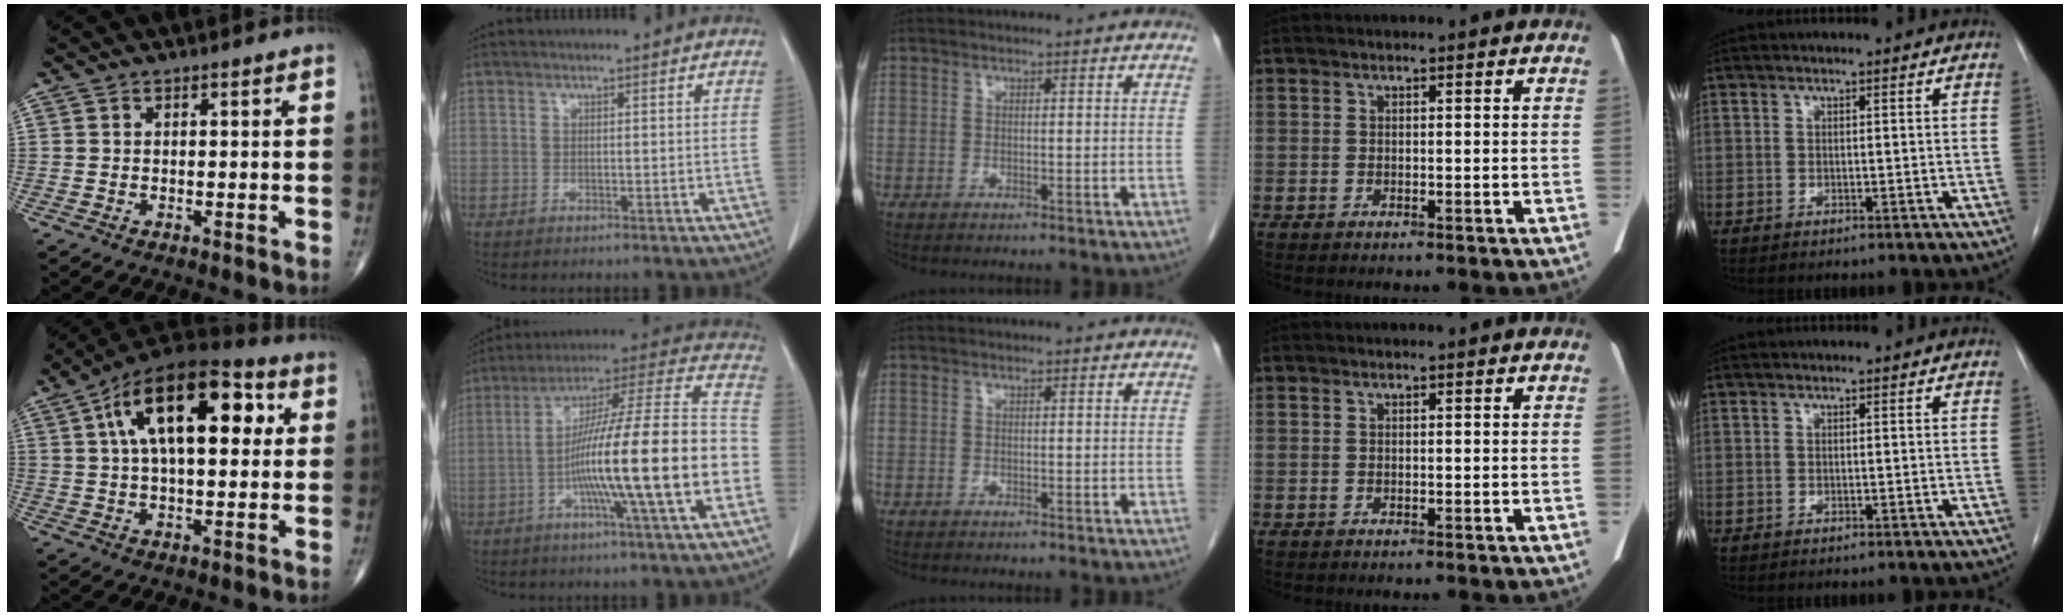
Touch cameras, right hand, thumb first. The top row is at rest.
{"thumb": {"total": 21.7, "force": [6.0, 10.4, 18.1], "torque": [-0.276, 0.020, 0.086]}, "index": {"total": 22.5, "force": [-5.8, -0.1, 21.7], "torque": [-0.319, 0.005, -0.104]}}